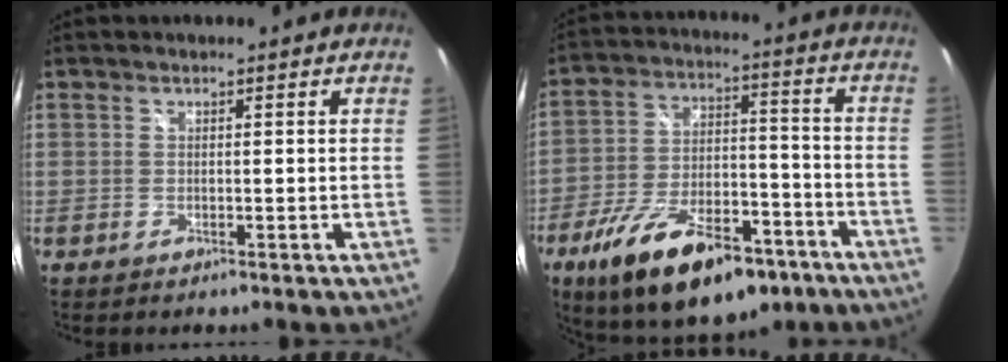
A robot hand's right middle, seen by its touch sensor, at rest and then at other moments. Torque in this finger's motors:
{"motor_torque": [1.34, -0.80, 0.40, 0.21]}